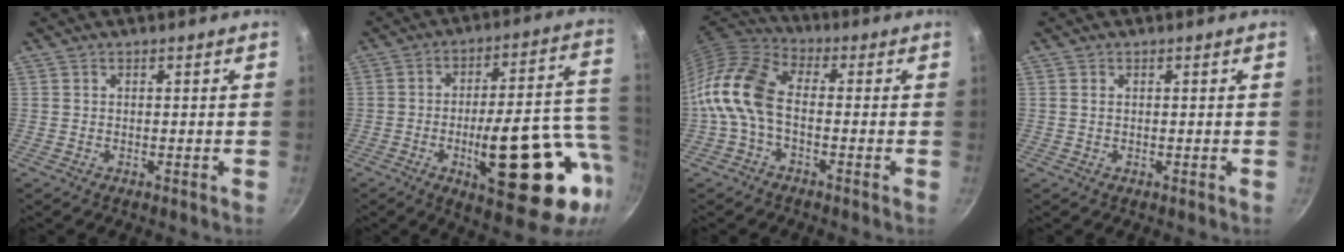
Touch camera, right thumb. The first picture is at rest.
{"total": 24.1, "force": [-6.8, 8.0, 21.7], "torque": [-0.269, 0.019, -0.089]}
{"total": 11.0, "force": [-2.2, 6.6, 8.5], "torque": [-0.165, 0.040, -0.062]}
{"total": 0.8, "force": [0.2, 0.5, 0.6], "torque": [-0.011, 0.001, 0.003]}